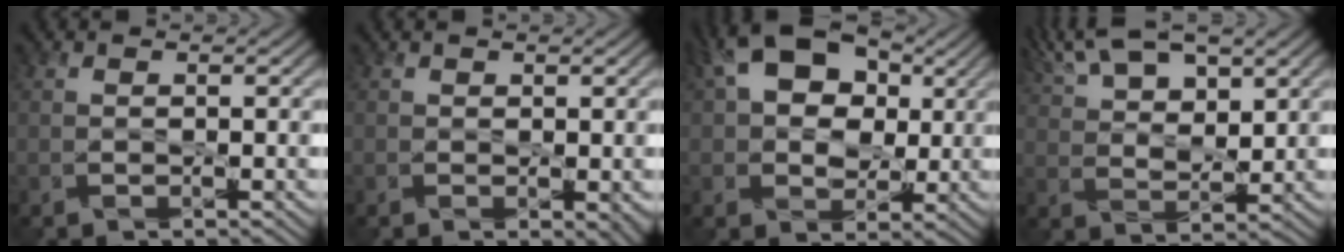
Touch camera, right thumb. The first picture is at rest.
{"total": 1.4, "force": [0.0, 0.9, 1.1], "torque": [-0.013, -0.006, 0.004]}
{"total": 11.4, "force": [3.9, 8.0, 7.1], "torque": [-0.150, 0.024, 0.054]}
{"total": 12.9, "force": [8.1, 5.0, 8.7], "torque": [-0.191, 0.024, 0.133]}